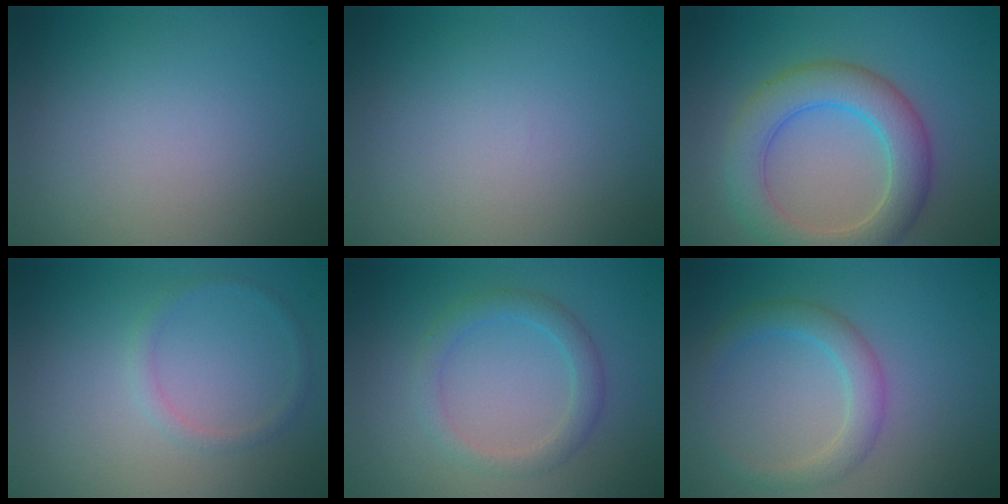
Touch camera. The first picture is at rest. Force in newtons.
{"total": 0.0}
{"total": 5.9, "press": 5.9, "slide": 0.2}
{"total": 1.2, "press": 1.2, "slide": 0.0}
{"total": 2.5, "press": 2.5, "slide": 0.2}
{"total": 2.9, "press": 2.9, "slide": 0.2}